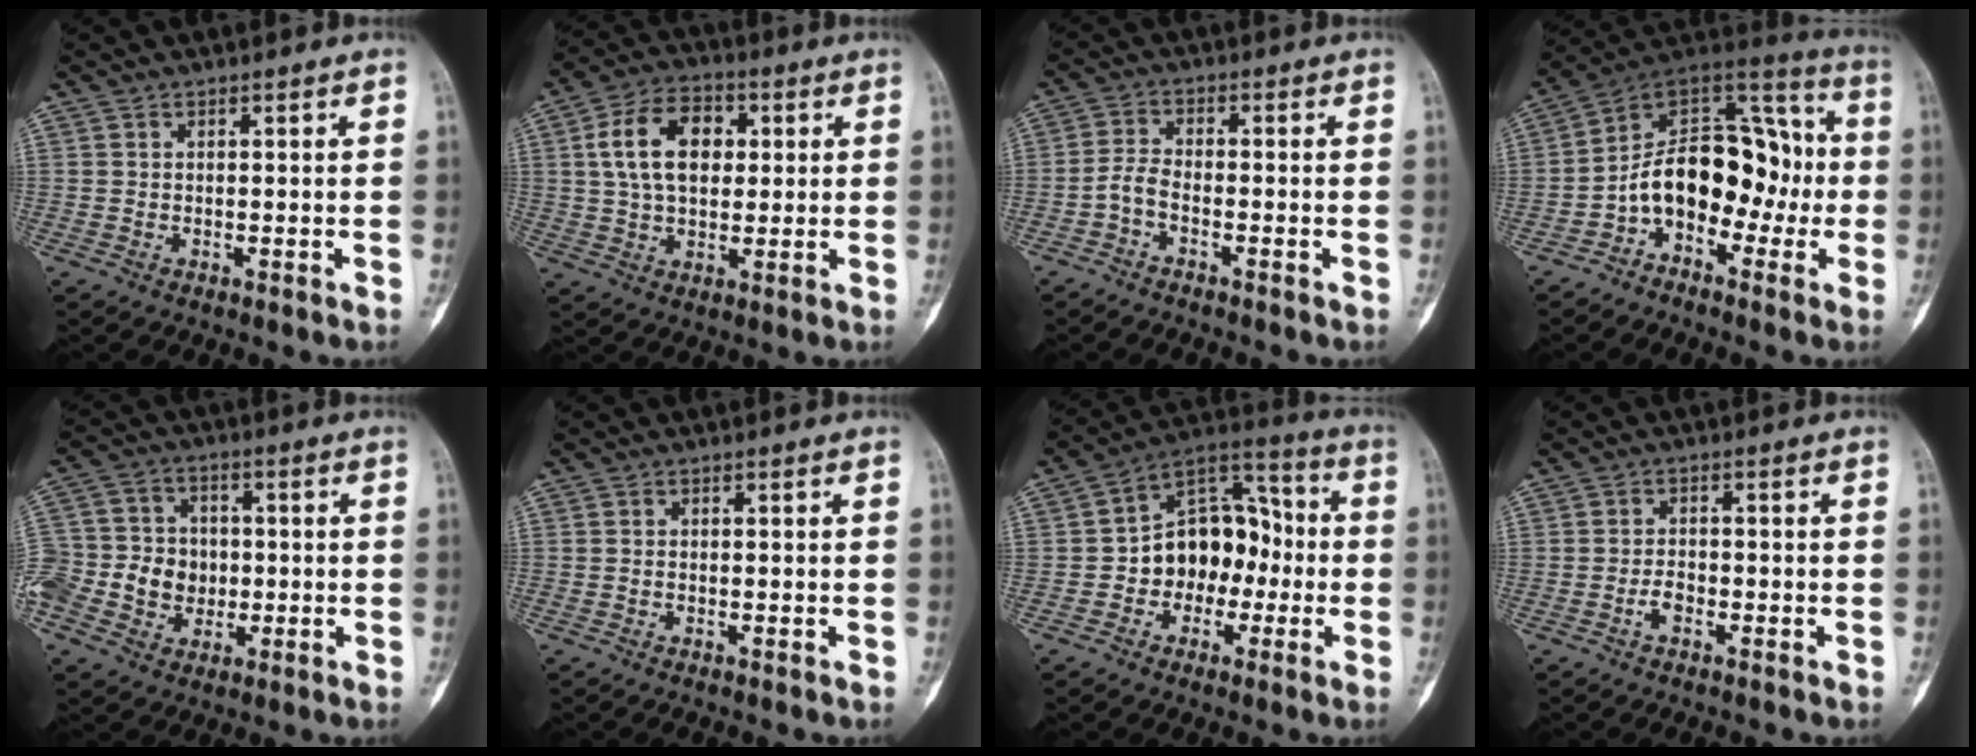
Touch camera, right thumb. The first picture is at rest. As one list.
[{"total": 12.4, "force": [2.5, 8.1, 9.1], "torque": [-0.137, 0.011, 0.038]}, {"total": 3.1, "force": [-1.9, 1.1, 2.2], "torque": [-0.048, 0.016, -0.046]}, {"total": 17.1, "force": [-3.3, 11.2, 12.5], "torque": [-0.158, 0.078, -0.063]}, {"total": 18.8, "force": [-3.4, 15.7, 9.7], "torque": [-0.213, 0.031, -0.059]}, {"total": 0.0}, {"total": 14.1, "force": [-2.1, 10.1, 9.6], "torque": [-0.108, 0.051, -0.046]}, {"total": 2.0, "force": [-1.2, 1.1, 1.2], "torque": [-0.021, 0.010, -0.028]}]